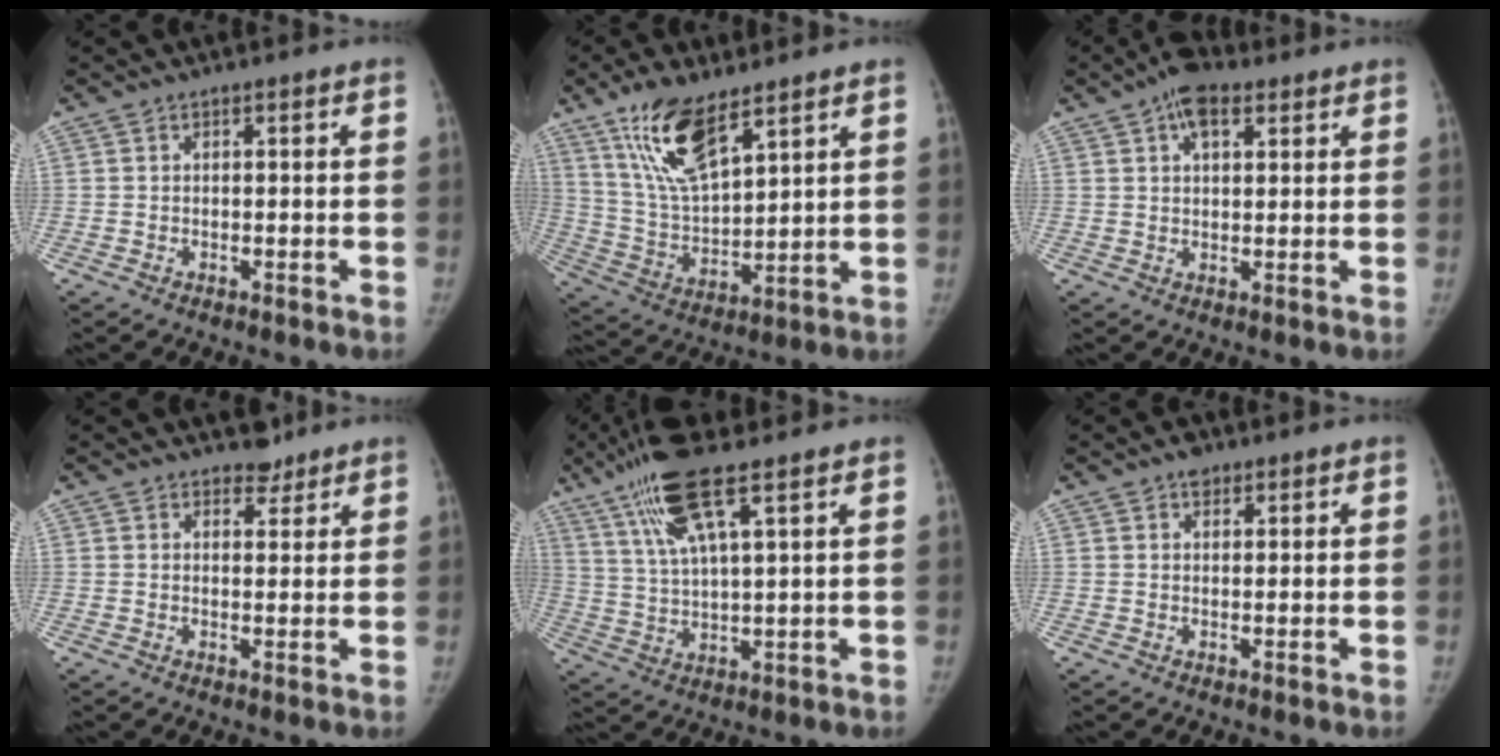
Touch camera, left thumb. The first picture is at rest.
{"total": 14.2, "force": [9.0, 5.1, 9.8], "torque": [-0.169, -0.040, 0.183]}
{"total": 7.1, "force": [3.8, 3.8, 4.7], "torque": [-0.058, 0.002, 0.056]}
{"total": 2.9, "force": [2.5, 1.6, 0.3], "torque": [0.016, -0.017, 0.032]}
{"total": 12.5, "force": [7.6, 2.5, 9.6], "torque": [-0.198, -0.014, 0.148]}
{"total": 2.4, "force": [1.6, 1.5, 1.0], "torque": [-0.001, -0.006, 0.020]}